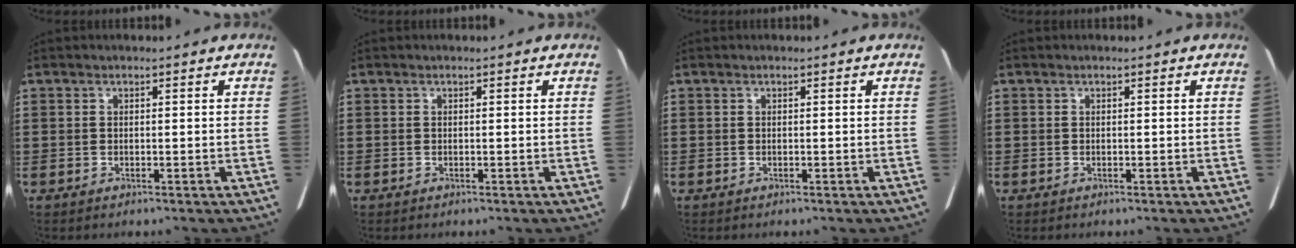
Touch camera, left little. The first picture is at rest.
{"total": 0.0}
{"total": 0.0}
{"total": 0.0}